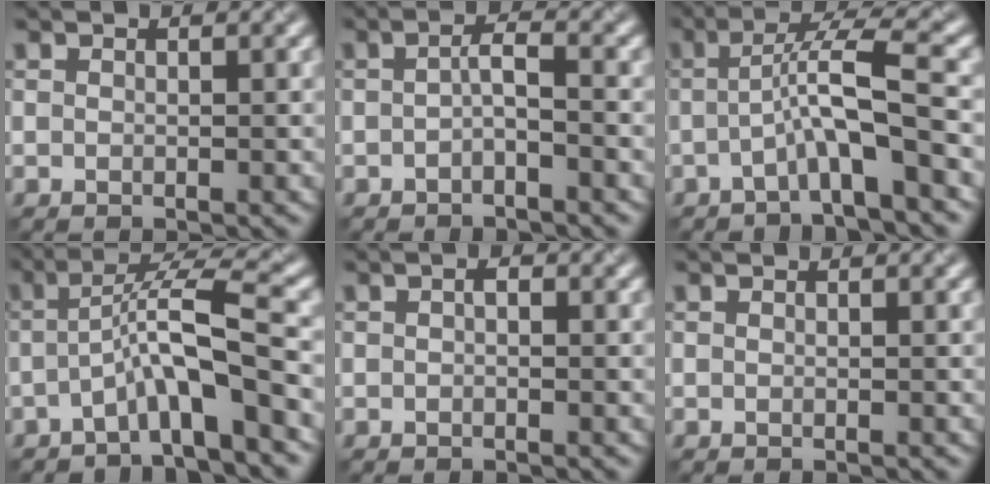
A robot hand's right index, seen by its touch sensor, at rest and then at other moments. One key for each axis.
{"total": 1.7, "fx": -0.6, "fy": 0.3, "fz": 1.6, "tx": -0.029, "ty": 0.004, "tz": -0.014}
{"total": 4.9, "fx": -1.1, "fy": 0.4, "fz": 4.7, "tx": -0.086, "ty": 0.018, "tz": -0.029}
{"total": 5.4, "fx": -1.6, "fy": 0.7, "fz": 5.2, "tx": -0.093, "ty": 0.023, "tz": -0.038}
{"total": 0.7, "fx": 0.0, "fy": 0.3, "fz": 0.6, "tx": -0.011, "ty": 0.001, "tz": -0.001}
{"total": 0.0}